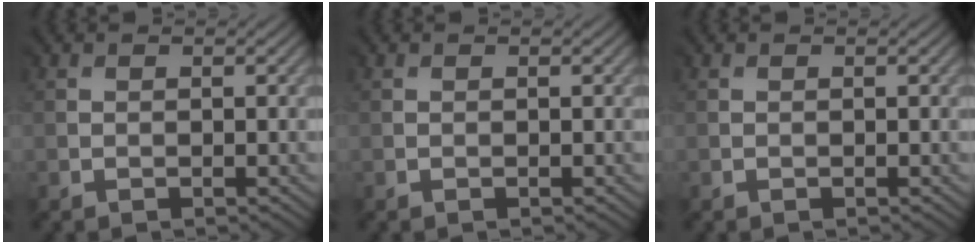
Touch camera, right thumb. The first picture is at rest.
{"total": 0.0}
{"total": 0.0}